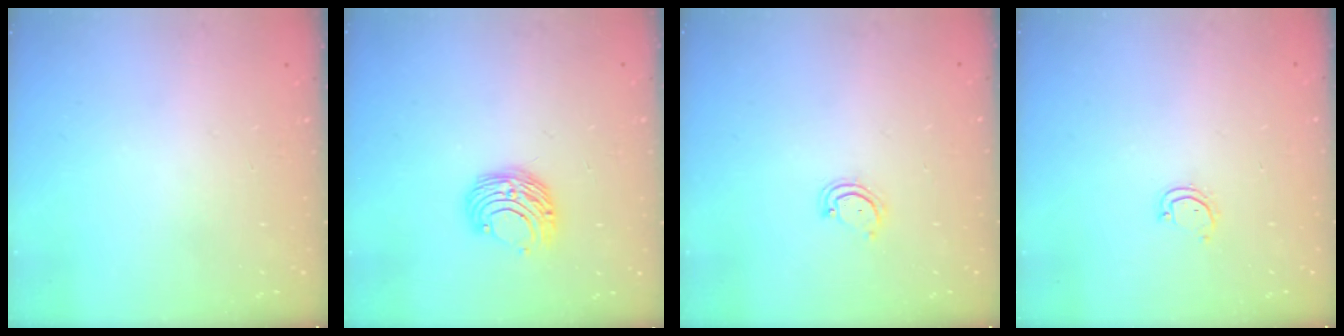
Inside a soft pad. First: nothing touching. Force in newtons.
{"total": 9.0, "press": 9.0, "slide": 0.4}
{"total": 3.6, "press": 3.6, "slide": 0.3}
{"total": 3.3, "press": 3.3, "slide": 0.2}